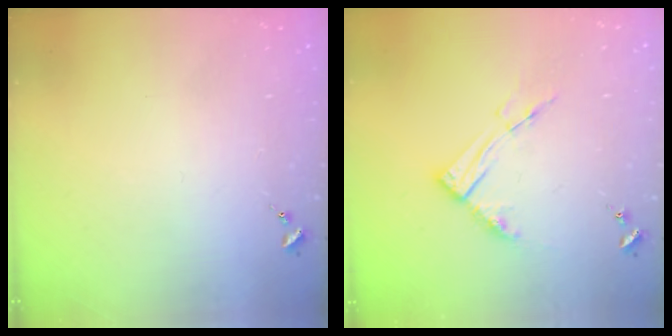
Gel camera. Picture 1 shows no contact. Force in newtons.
{"total": 8.9, "press": 8.9, "slide": 0.8}